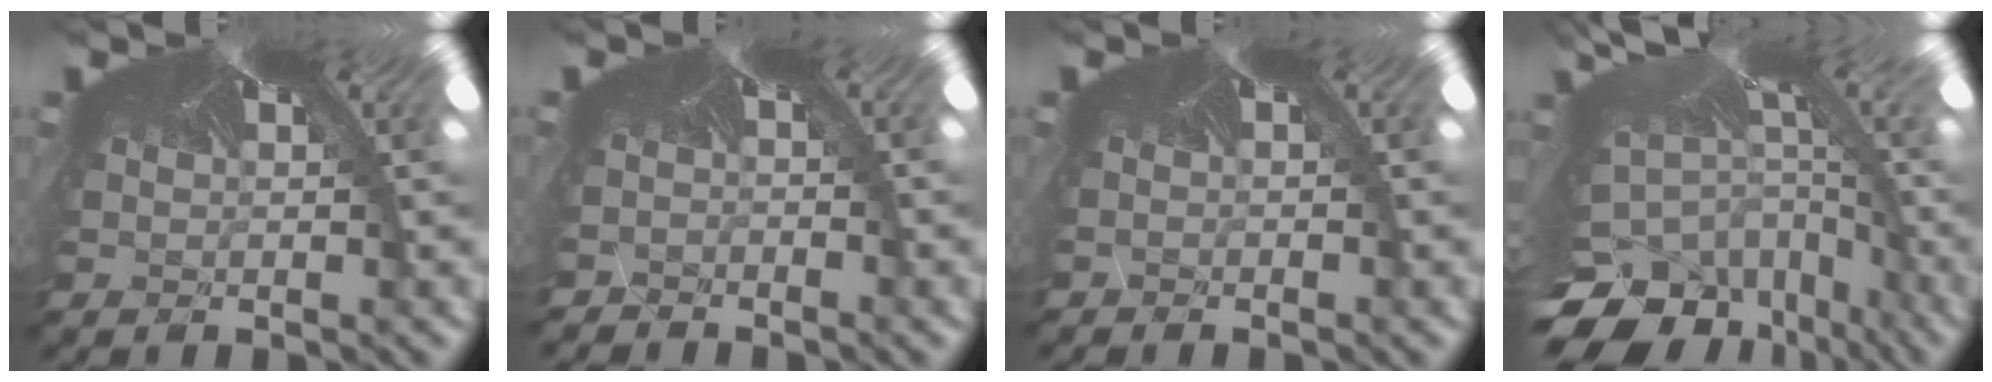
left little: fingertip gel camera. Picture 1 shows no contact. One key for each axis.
{"total": 3.0, "fx": -2.9, "fy": 1.0, "fz": 0.1, "tx": -0.006, "ty": -0.039, "tz": -0.028}
{"total": 0.7, "fx": -0.5, "fy": -0.1, "fz": -0.4, "tx": 0.009, "ty": -0.008, "tz": -0.007}
{"total": 9.4, "fx": -8.8, "fy": 3.2, "fz": -0.9, "tx": -0.017, "ty": -0.099, "tz": -0.097}